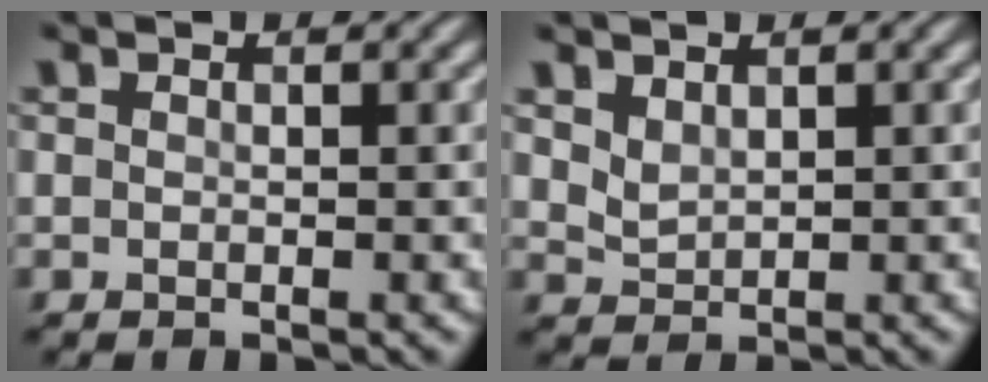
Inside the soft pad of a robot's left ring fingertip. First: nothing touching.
{"total": 1.6, "force": [1.1, 0.9, 0.7], "torque": [-0.016, -0.002, 0.027]}